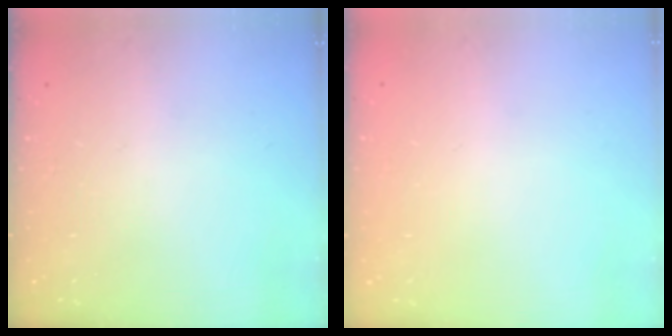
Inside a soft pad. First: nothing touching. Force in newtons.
{"total": 0.0}